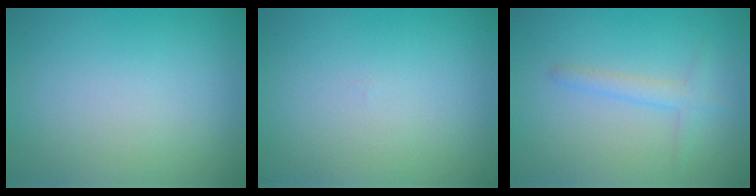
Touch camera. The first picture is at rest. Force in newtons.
{"total": 0.0}
{"total": 1.8, "press": 1.8, "slide": 0.1}